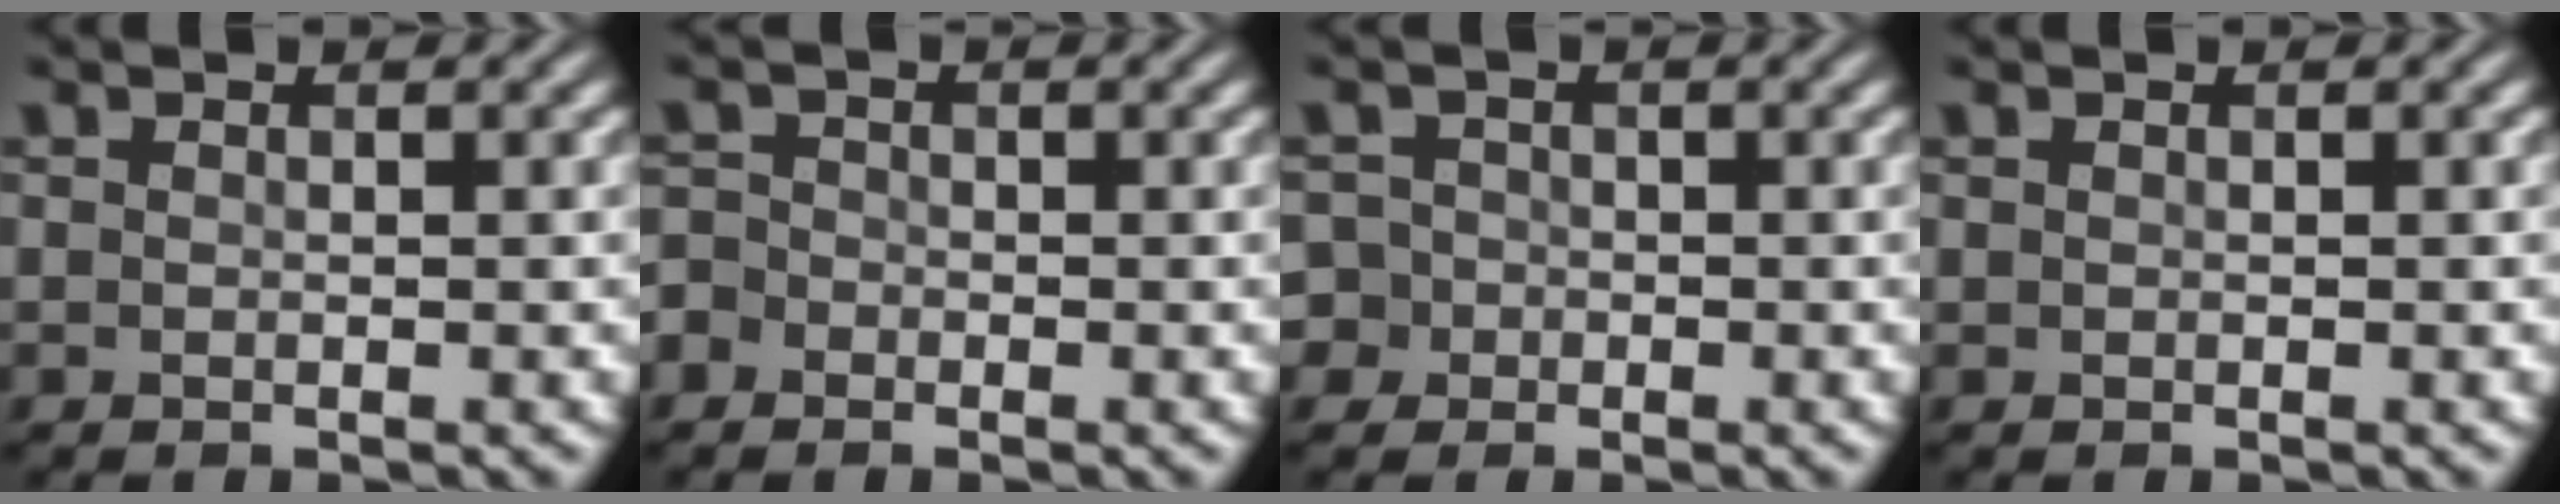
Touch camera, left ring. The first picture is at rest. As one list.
[{"total": 1.7, "force": [-1.1, 1.3, 0.4], "torque": [-0.002, 0.006, -0.025]}, {"total": 3.0, "force": [-0.8, 2.8, 0.5], "torque": [0.011, 0.014, -0.034]}, {"total": 0.0}]